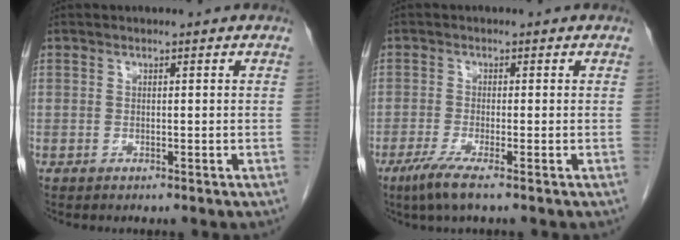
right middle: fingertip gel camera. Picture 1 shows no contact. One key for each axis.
{"total": 4.0, "fx": -2.5, "fy": -0.1, "fz": 3.1, "tx": -0.067, "ty": -0.014, "tz": -0.051}